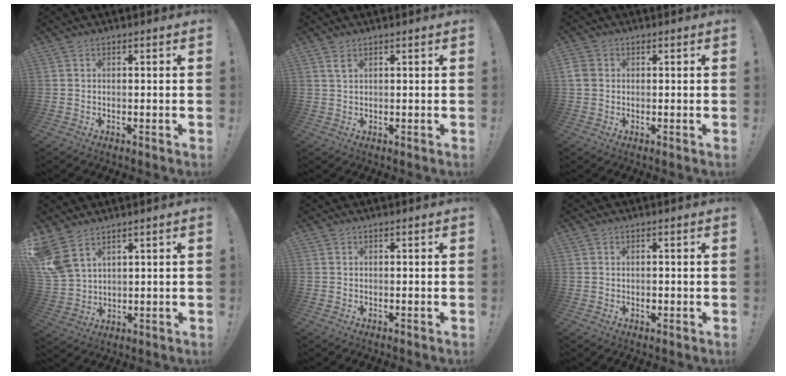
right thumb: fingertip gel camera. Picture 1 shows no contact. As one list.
[{"total": 2.0, "force": [1.1, 0.4, 1.6], "torque": [-0.019, -0.006, 0.017]}, {"total": 3.1, "force": [0.4, 2.7, 1.4], "torque": [-0.028, 0.003, 0.007]}, {"total": 9.2, "force": [6.1, 4.9, 4.9], "torque": [-0.118, -0.024, 0.125]}, {"total": 0.0}, {"total": 1.4, "force": [-0.2, 1.4, 0.0], "torque": [0.010, -0.004, -0.006]}]